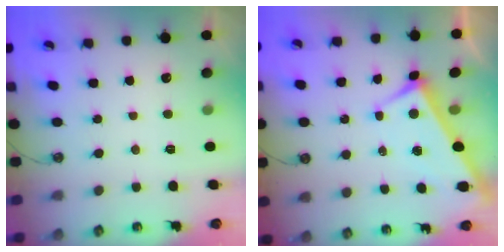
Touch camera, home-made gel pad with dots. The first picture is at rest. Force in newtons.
{"total": 3.8, "press": 3.8, "slide": 0.4}